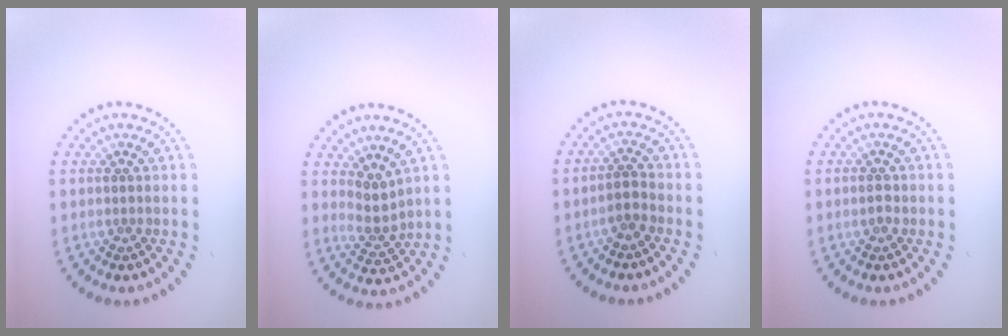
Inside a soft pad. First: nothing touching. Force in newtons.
{"total": 2.2, "press": 1.7, "slide": 1.5}
{"total": 1.6, "press": 1.4, "slide": 0.9}
{"total": 1.0, "press": 1.0, "slide": 0.2}